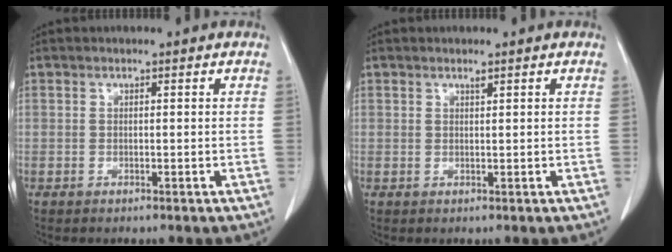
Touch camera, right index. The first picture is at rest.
{"total": 0.9, "force": [0.6, 0.4, 0.6], "torque": [-0.014, 0.003, 0.014]}